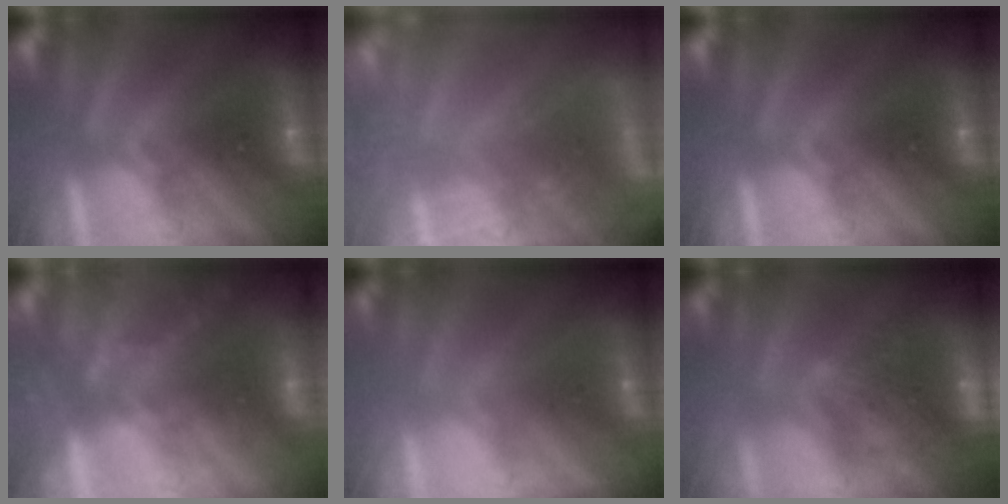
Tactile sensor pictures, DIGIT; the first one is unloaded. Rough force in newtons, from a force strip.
{"total": 6.9}
{"total": 0.0}
{"total": 2.2}
{"total": 2.1}
{"total": 7.9}